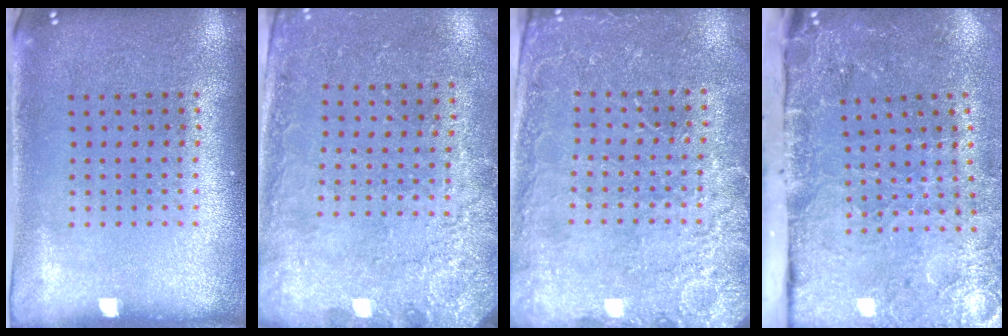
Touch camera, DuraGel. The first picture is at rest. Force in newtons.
{"total": 2.7, "press": 2.2, "slide": 1.5}
{"total": 2.8, "press": 2.8, "slide": 0.2}
{"total": 3.9, "press": 3.4, "slide": 1.8}